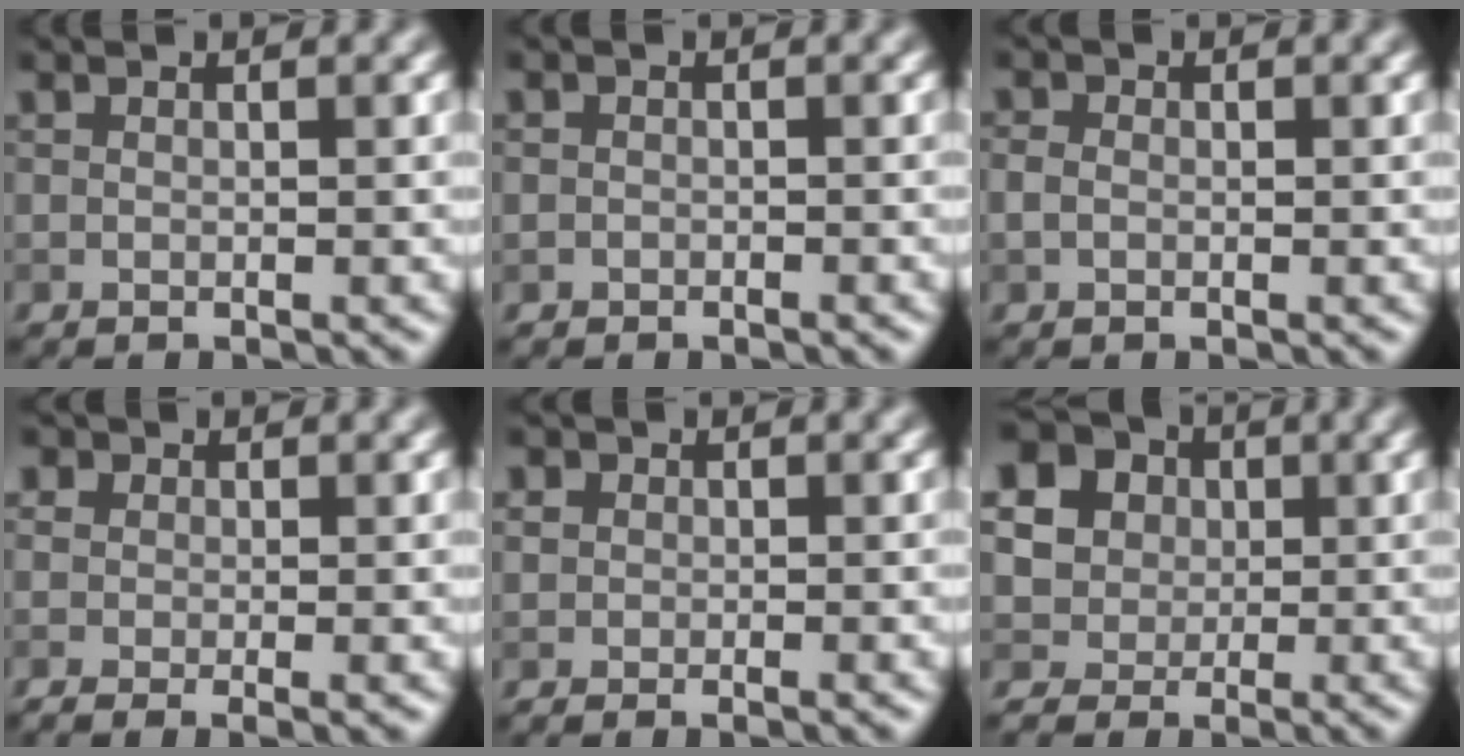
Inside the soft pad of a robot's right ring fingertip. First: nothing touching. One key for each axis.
{"total": 0.8, "fx": -0.6, "fy": 0.6, "fz": -0.2, "tx": 0.010, "ty": 0.003, "tz": -0.010}
{"total": 0.9, "fx": -0.2, "fy": 0.8, "fz": 0.4, "tx": -0.010, "ty": 0.005, "tz": -0.008}
{"total": 4.3, "fx": -0.6, "fy": 3.1, "fz": 2.8, "tx": -0.047, "ty": 0.010, "tz": -0.019}
{"total": 1.9, "fx": -0.6, "fy": 1.6, "fz": 0.8, "tx": 0.000, "ty": 0.006, "tz": -0.018}
{"total": 15.5, "fx": 3.7, "fy": 14.1, "fz": 5.4, "tx": -0.165, "ty": 0.024, "tz": 0.044}